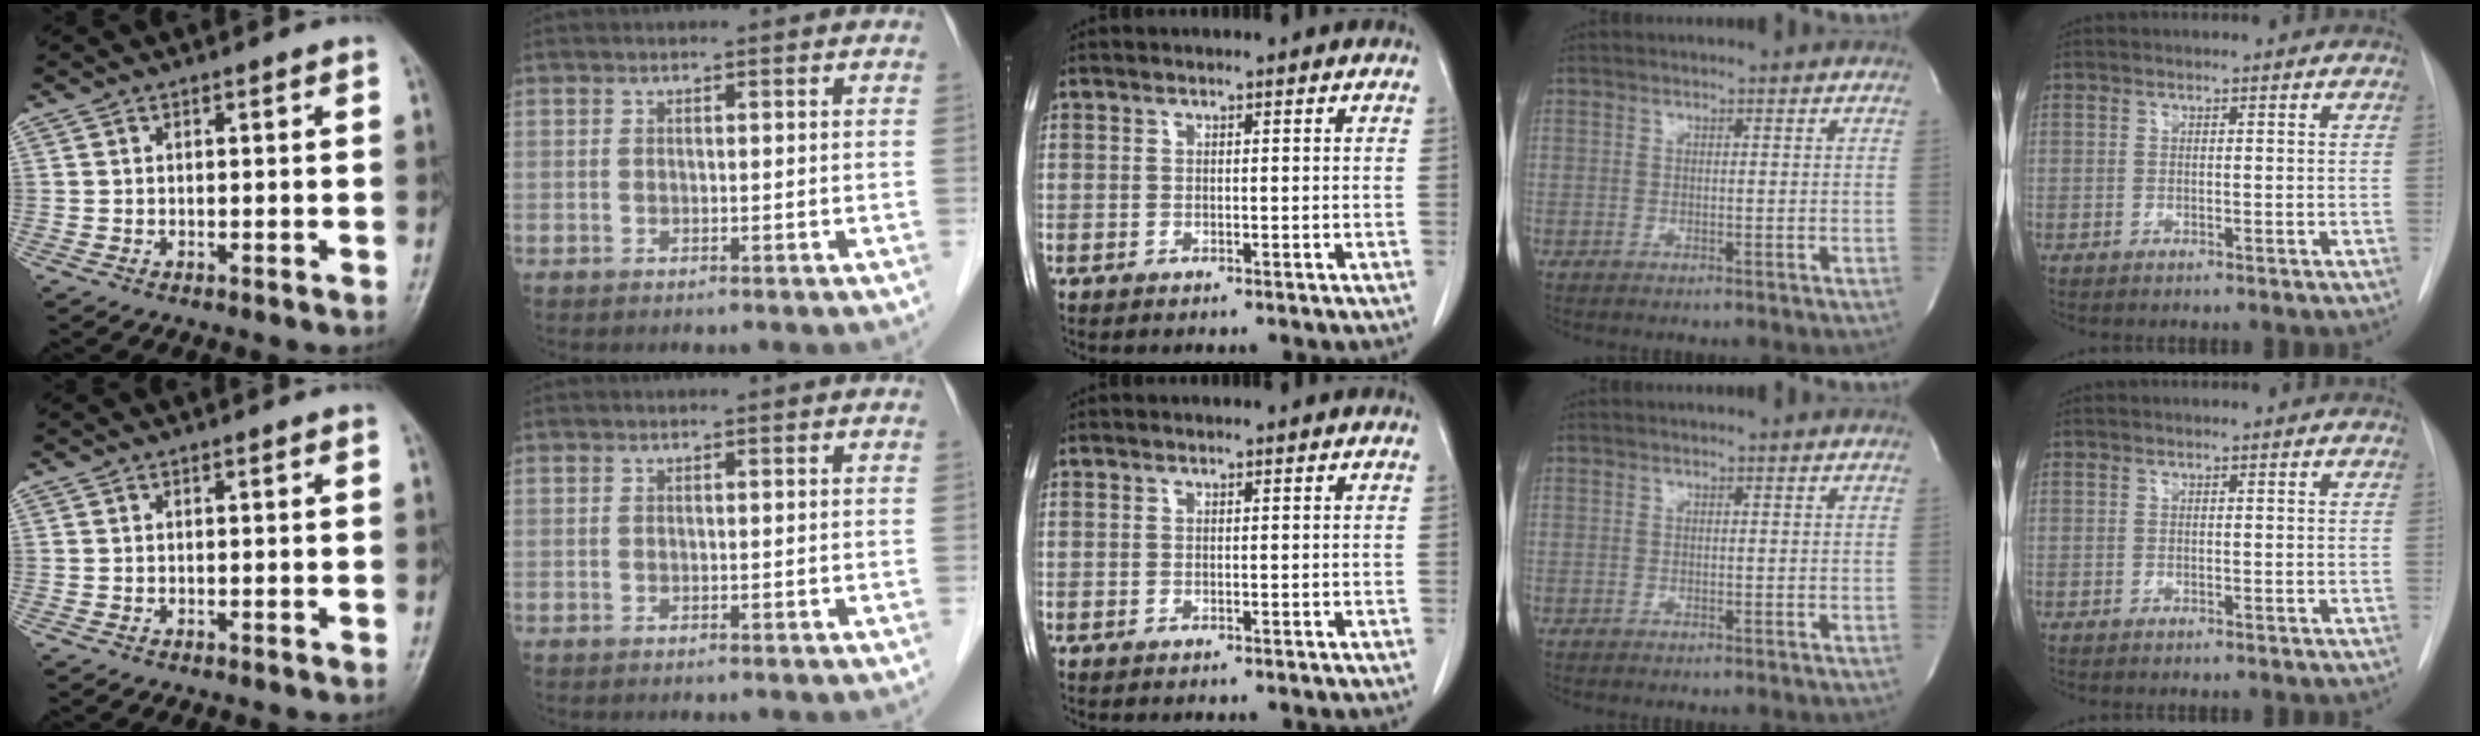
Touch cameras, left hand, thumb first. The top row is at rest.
{}